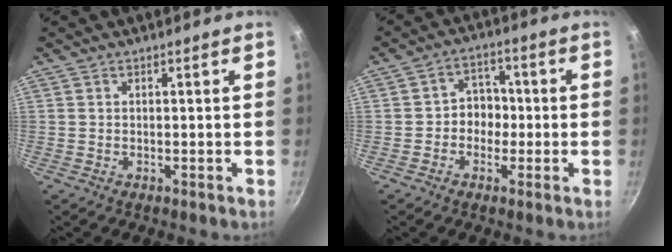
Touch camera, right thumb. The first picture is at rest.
{"total": 5.5, "force": [-0.9, 4.8, 2.6], "torque": [0.008, 0.021, -0.021]}